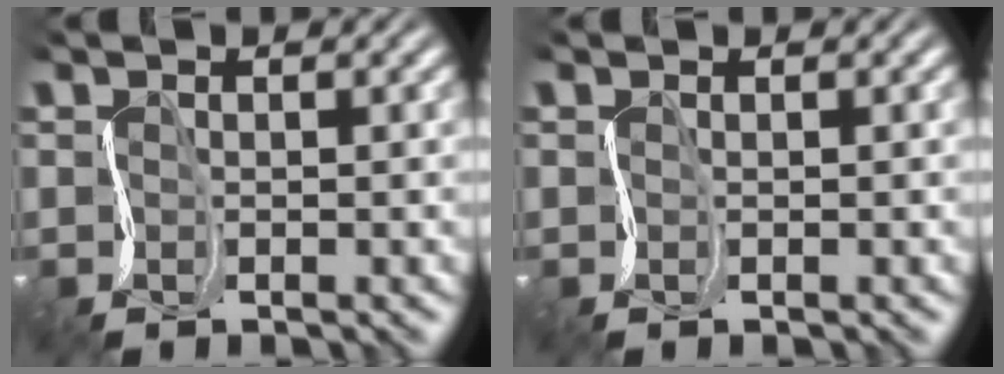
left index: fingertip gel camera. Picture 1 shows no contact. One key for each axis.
{"total": 0.0}